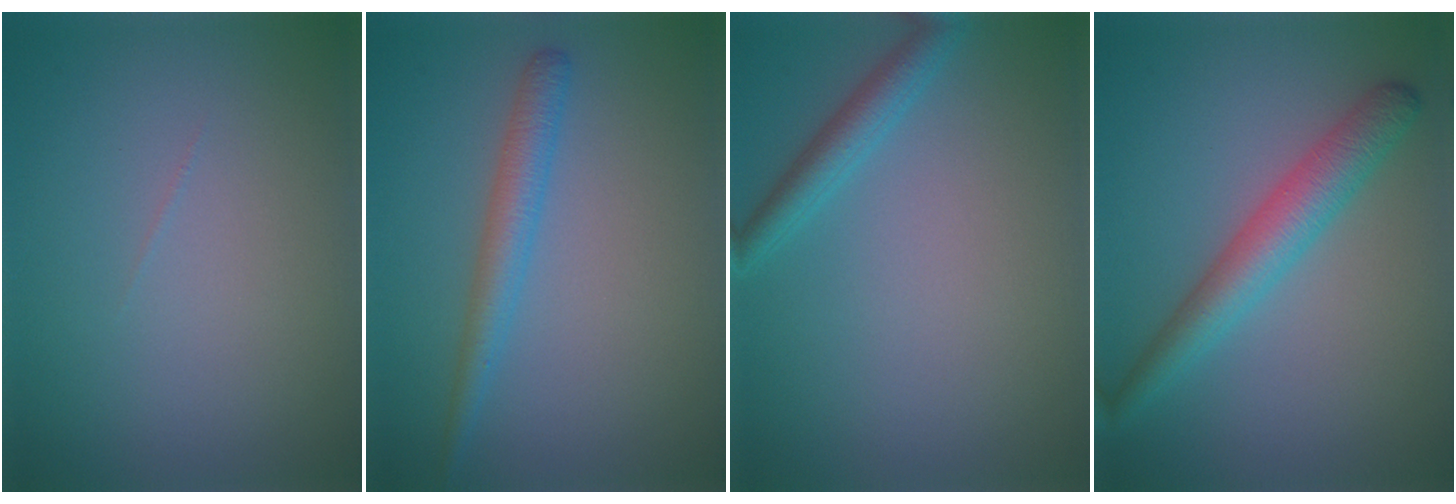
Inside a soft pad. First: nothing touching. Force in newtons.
{"total": 2.6, "press": 2.6, "slide": 0.1}
{"total": 2.4, "press": 2.4, "slide": 0.1}
{"total": 4.2, "press": 4.2, "slide": 0.0}